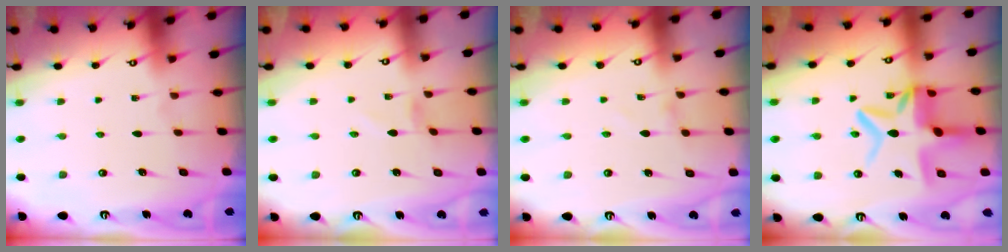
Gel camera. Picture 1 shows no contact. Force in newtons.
{"total": 1.4, "press": 1.4, "slide": 0.2}
{"total": 1.4, "press": 1.4, "slide": 0.0}
{"total": 13.1, "press": 13.0, "slide": 1.4}